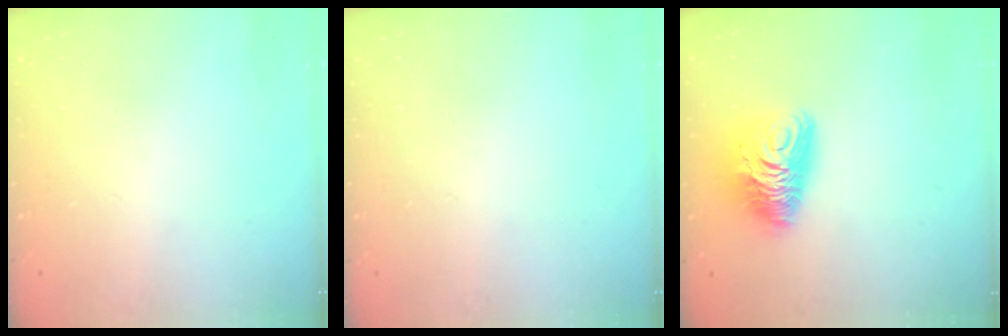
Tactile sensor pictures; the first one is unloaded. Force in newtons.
{"total": 0.0}
{"total": 12.0, "press": 11.9, "slide": 1.2}